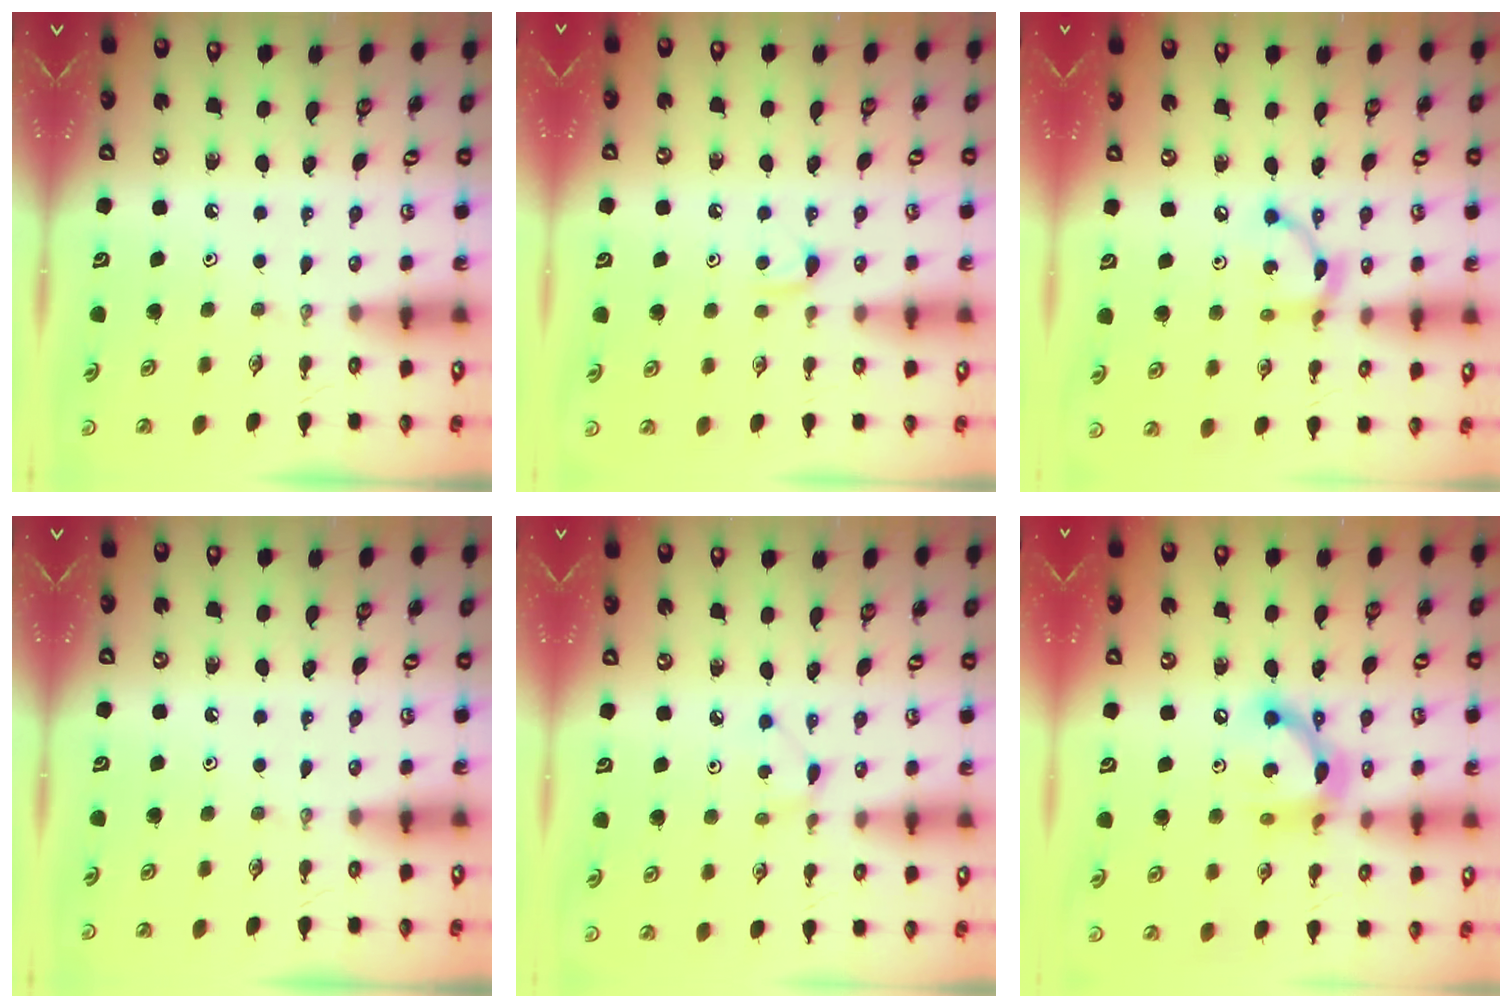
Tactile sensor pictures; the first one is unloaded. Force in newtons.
{"total": 4.5, "press": 4.4, "slide": 0.6}
{"total": 8.8, "press": 8.8, "slide": 0.3}
{"total": 0.0}
{"total": 3.0, "press": 3.0, "slide": 0.3}
{"total": 13.5, "press": 13.4, "slide": 1.0}